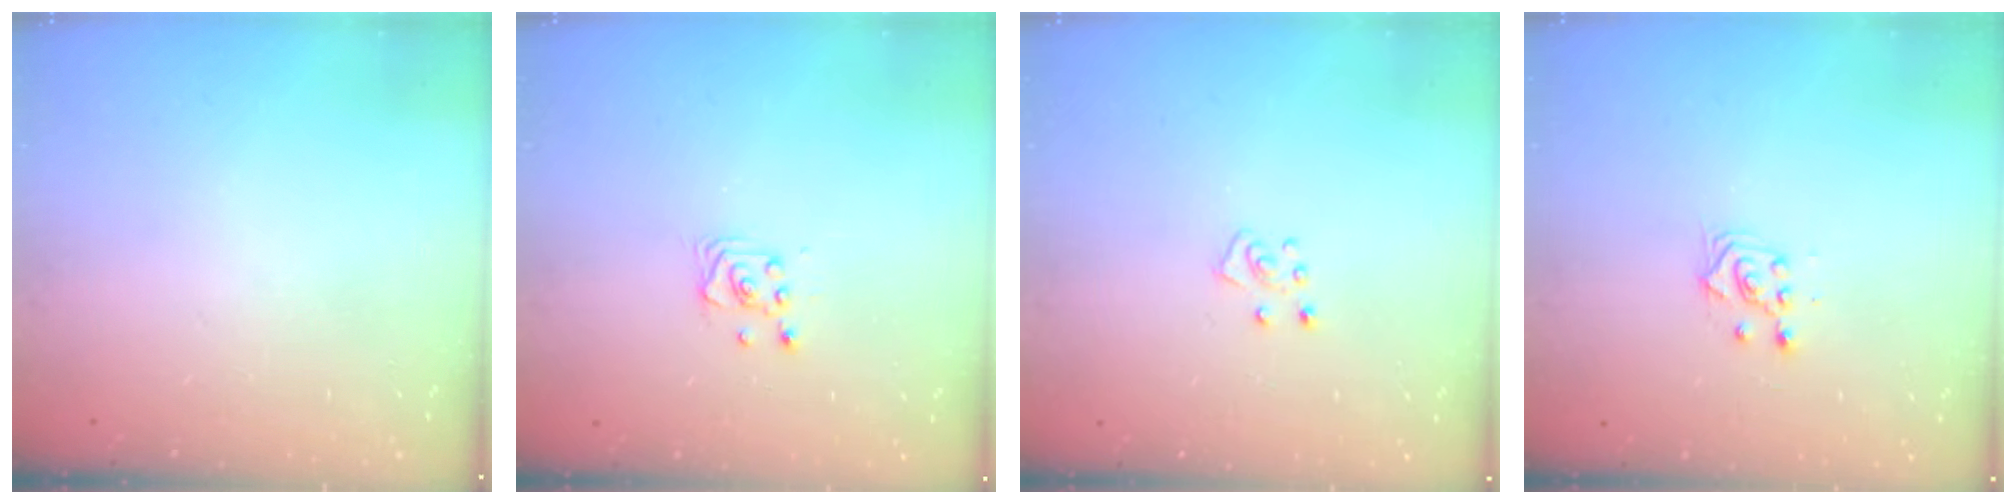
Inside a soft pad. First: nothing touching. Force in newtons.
{"total": 2.6, "press": 2.6, "slide": 0.2}
{"total": 4.2, "press": 4.2, "slide": 0.4}
{"total": 3.2, "press": 3.1, "slide": 0.9}